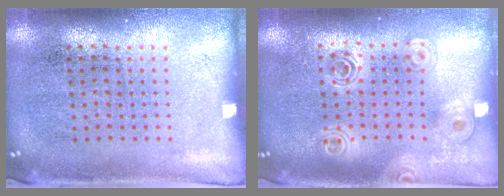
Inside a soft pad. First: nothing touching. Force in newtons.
{"total": 1.6, "press": 1.4, "slide": 0.8}